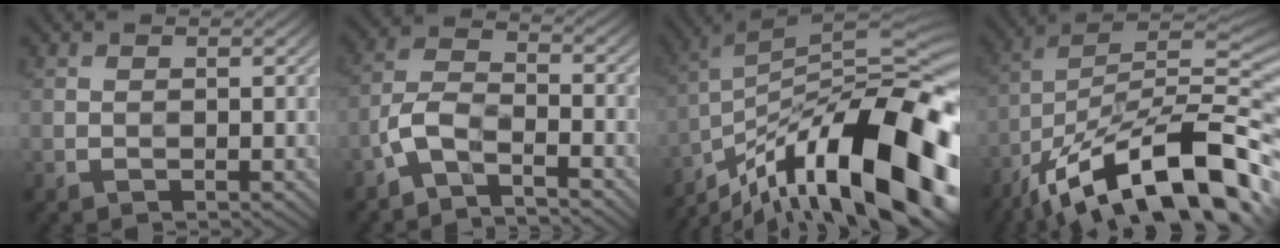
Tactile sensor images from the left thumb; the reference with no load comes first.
{"total": 5.3, "force": [-3.5, 1.7, 3.5], "torque": [-0.077, 0.003, -0.088]}
{"total": 20.1, "force": [-11.8, 5.3, 15.4], "torque": [-0.234, 0.026, -0.209]}
{"total": 19.4, "force": [-10.8, 6.3, 14.8], "torque": [-0.261, 0.007, -0.195]}